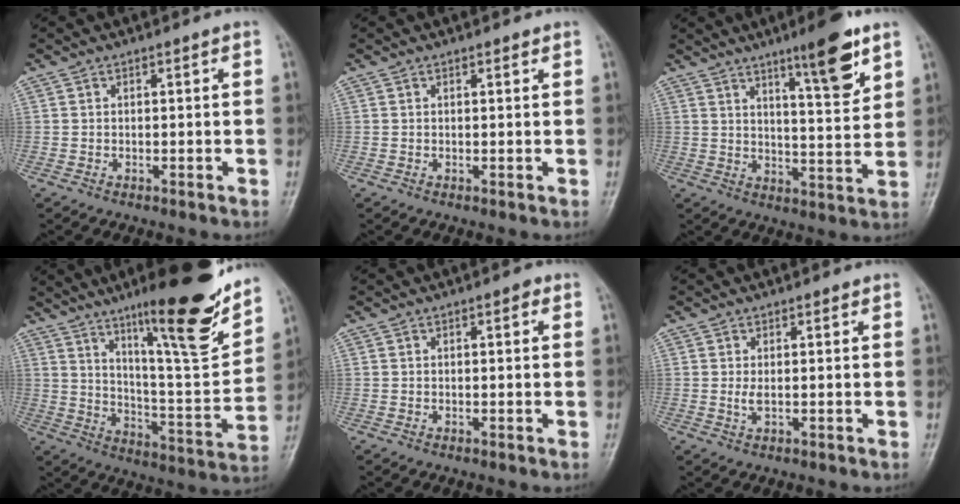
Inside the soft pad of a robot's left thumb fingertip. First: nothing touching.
{"total": 0.7, "force": [0.5, 0.2, 0.3], "torque": [-0.008, -0.003, 0.006]}
{"total": 11.2, "force": [6.9, 1.8, 8.6], "torque": [-0.115, -0.044, 0.104]}
{"total": 22.3, "force": [14.6, 3.8, 16.5], "torque": [-0.214, -0.074, 0.233]}
{"total": 1.3, "force": [0.6, 0.5, 1.0], "torque": [-0.011, 0.001, 0.006]}
{"total": 2.0, "force": [0.7, 0.8, 1.6], "torque": [-0.032, -0.003, 0.015]}